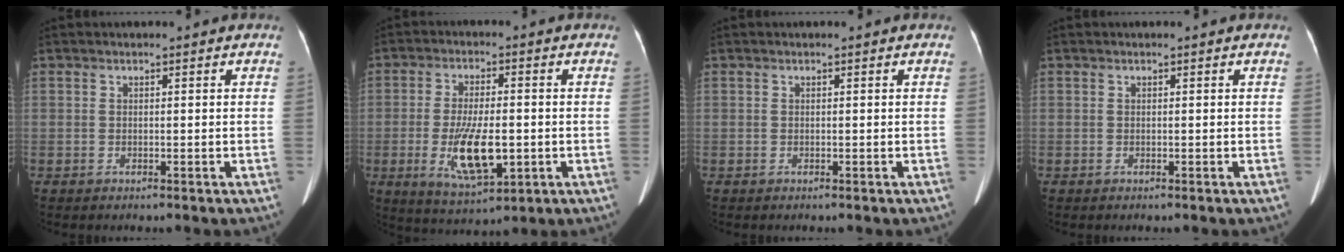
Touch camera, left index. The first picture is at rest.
{"total": 10.0, "force": [-2.0, 3.3, 9.2], "torque": [-0.179, -0.014, -0.028]}
{"total": 0.0}
{"total": 0.0}